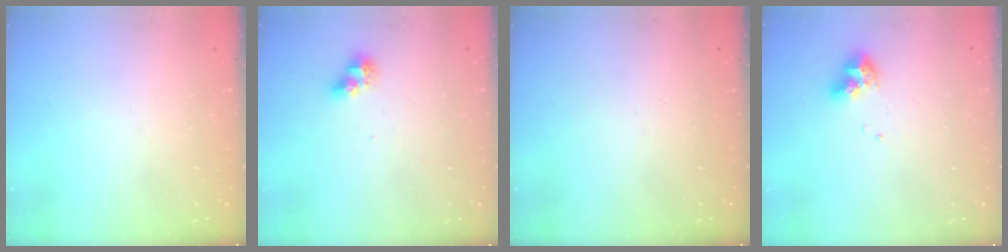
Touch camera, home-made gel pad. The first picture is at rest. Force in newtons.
{"total": 7.8, "press": 7.7, "slide": 0.9}
{"total": 0.0}
{"total": 9.1, "press": 9.1, "slide": 1.1}